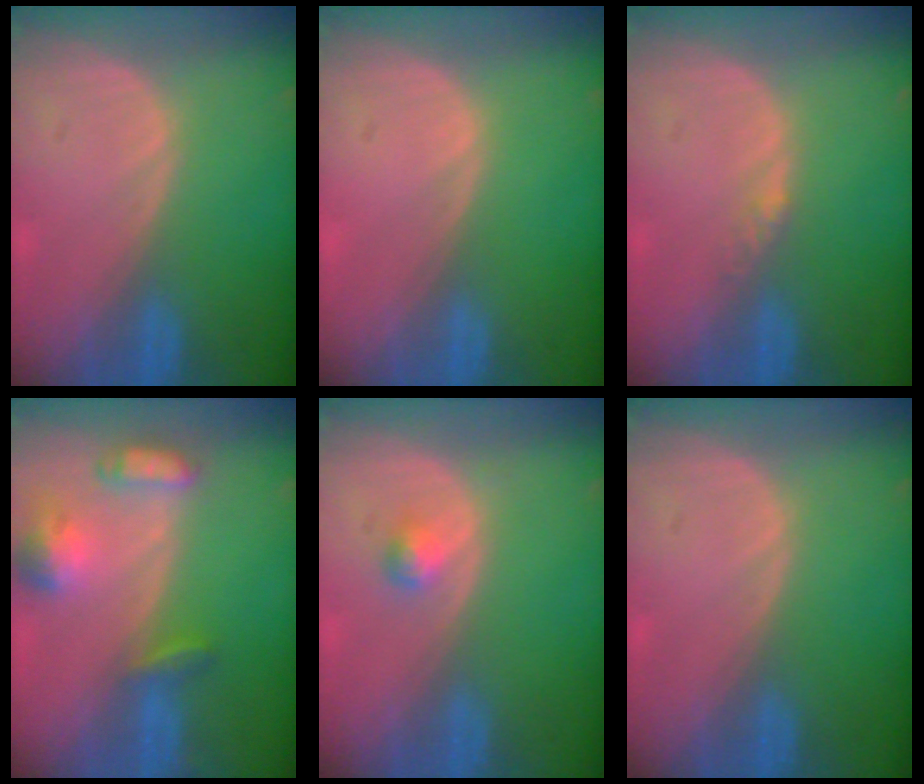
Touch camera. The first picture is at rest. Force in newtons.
{"total": 0.0}
{"total": 1.4, "press": 1.1, "slide": 0.8}
{"total": 6.3, "press": 6.2, "slide": 0.9}
{"total": 1.7, "press": 1.7, "slide": 0.2}
{"total": 0.0}